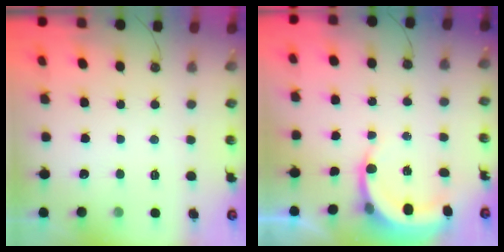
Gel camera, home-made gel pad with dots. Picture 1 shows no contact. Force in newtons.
{"total": 7.4, "press": 7.2, "slide": 1.5}